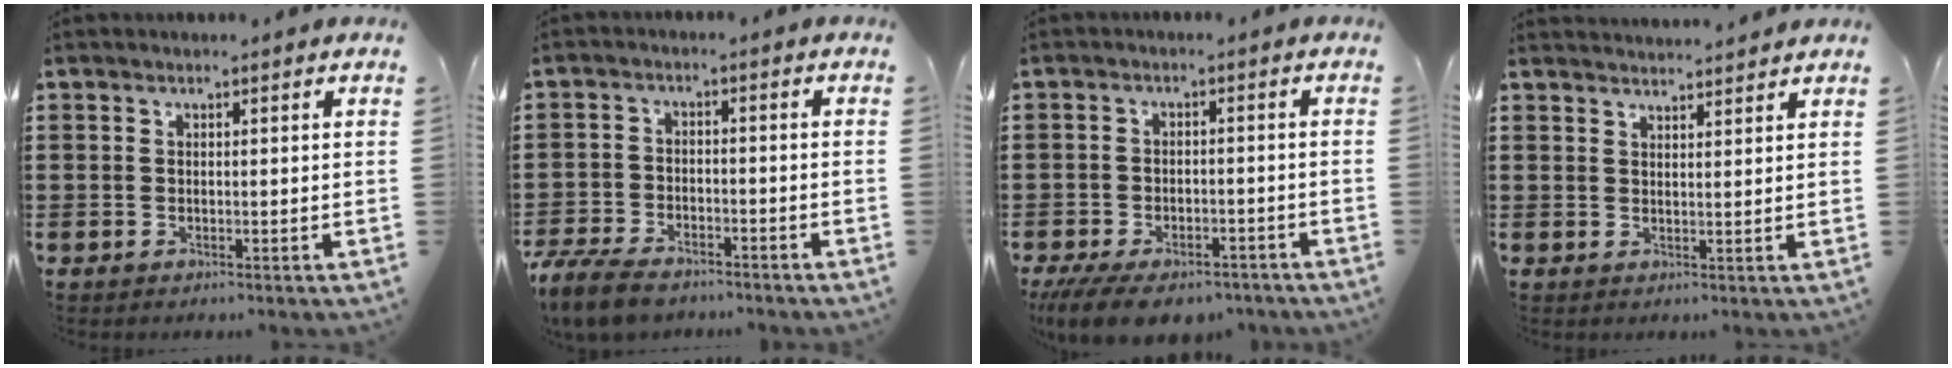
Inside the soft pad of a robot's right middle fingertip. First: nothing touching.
{"total": 5.5, "force": [-4.8, 1.6, 2.2], "torque": [-0.061, -0.001, -0.099]}
{"total": 5.3, "force": [-4.6, 1.6, 2.1], "torque": [-0.043, -0.002, -0.090]}
{"total": 2.3, "force": [2.3, -0.3, -0.3], "torque": [-0.001, -0.005, 0.044]}